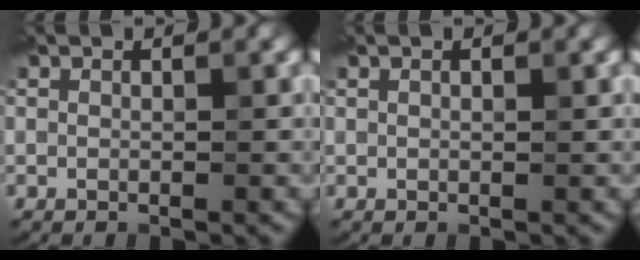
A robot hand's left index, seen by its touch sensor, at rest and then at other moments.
{"total": 1.0, "force": [0.4, 0.3, 0.8], "torque": [-0.012, -0.001, 0.002]}